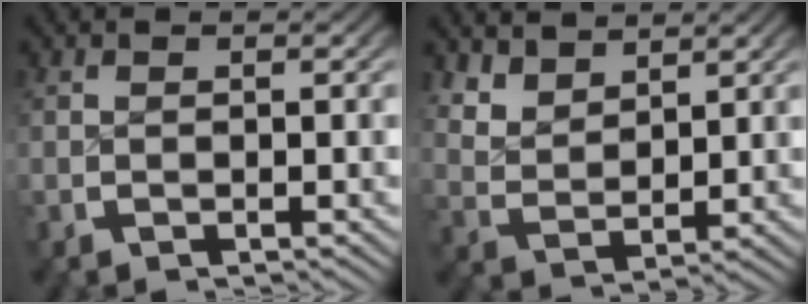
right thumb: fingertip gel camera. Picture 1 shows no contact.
{"total": 4.3, "force": [2.6, 2.6, 2.3], "torque": [-0.053, -0.017, 0.063]}